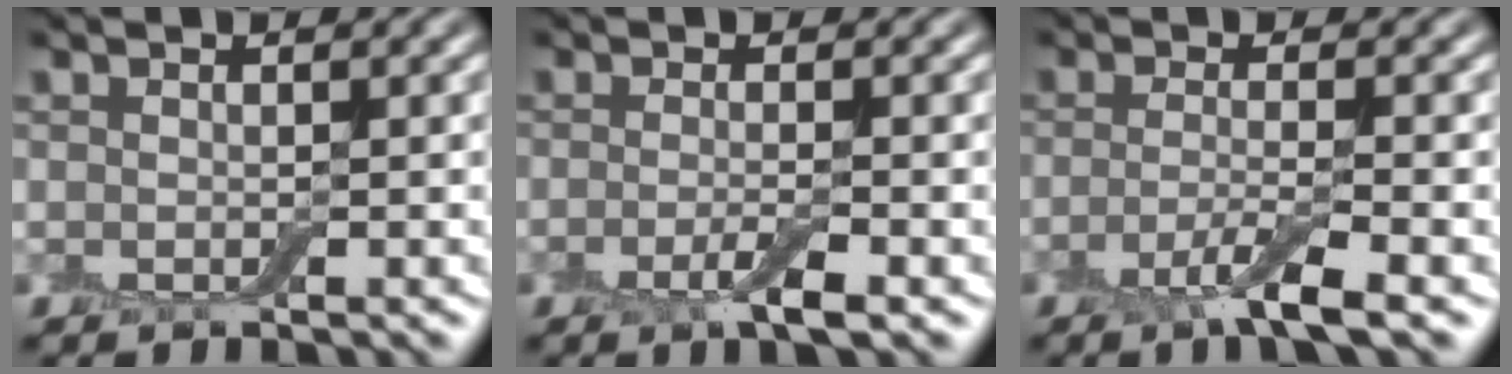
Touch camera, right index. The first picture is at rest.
{"total": 2.4, "force": [-1.0, 0.5, 2.1], "torque": [-0.037, -0.003, -0.022]}
{"total": 3.3, "force": [-1.6, 0.5, 2.9], "torque": [-0.049, -0.002, -0.043]}